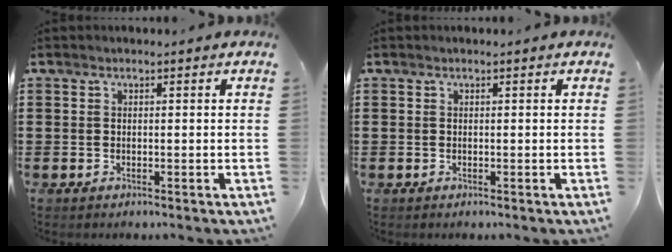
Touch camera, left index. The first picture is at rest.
{"total": 0.0}